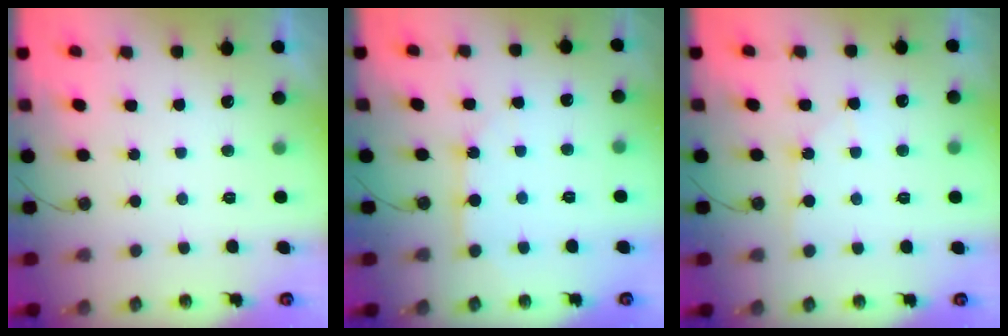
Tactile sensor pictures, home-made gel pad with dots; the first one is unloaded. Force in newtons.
{"total": 5.9, "press": 5.9, "slide": 0.5}
{"total": 4.8, "press": 4.8, "slide": 0.5}